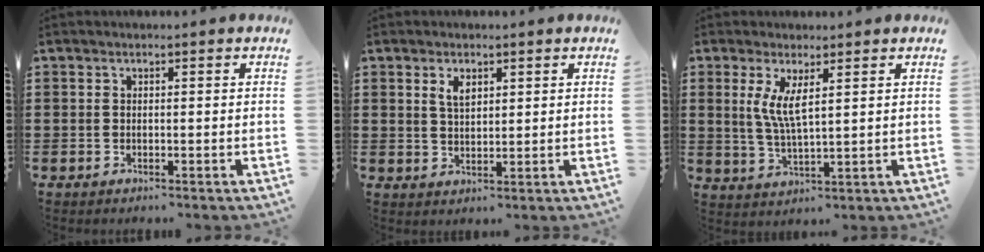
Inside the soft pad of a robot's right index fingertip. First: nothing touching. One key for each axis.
{"total": 2.7, "fx": 1.5, "fy": 1.3, "fz": 1.9, "tx": -0.041, "ty": 0.004, "tz": 0.026}
{"total": 4.8, "fx": 1.7, "fy": 1.1, "fz": 4.4, "tx": -0.093, "ty": -0.001, "tz": 0.029}